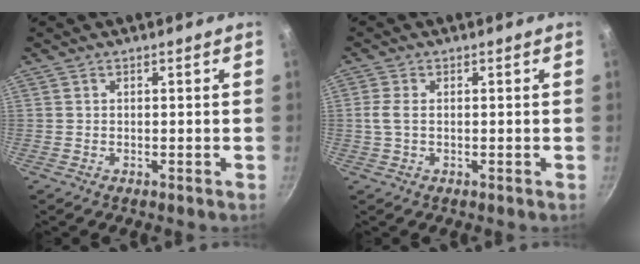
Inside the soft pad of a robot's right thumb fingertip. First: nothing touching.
{"total": 2.6, "force": [0.1, 1.4, 2.2], "torque": [-0.055, 0.003, 0.000]}